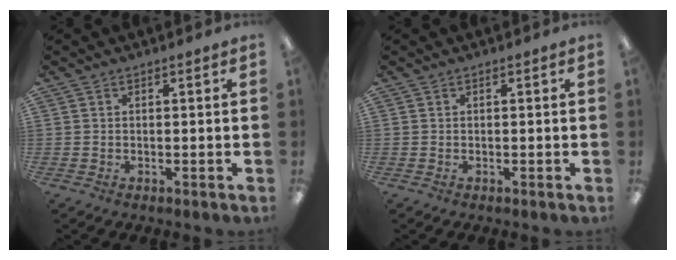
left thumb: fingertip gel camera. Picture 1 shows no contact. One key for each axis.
{"total": 0.0}